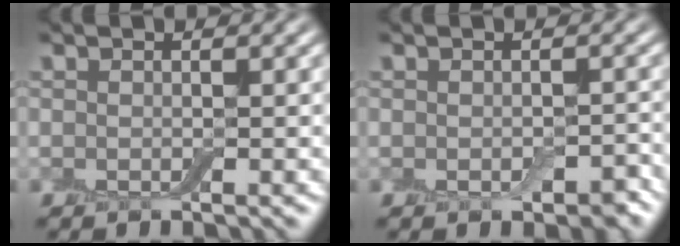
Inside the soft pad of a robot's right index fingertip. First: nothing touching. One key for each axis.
{"total": 1.9, "fx": -0.7, "fy": 1.1, "fz": 1.3, "tx": -0.022, "ty": -0.008, "tz": -0.007}